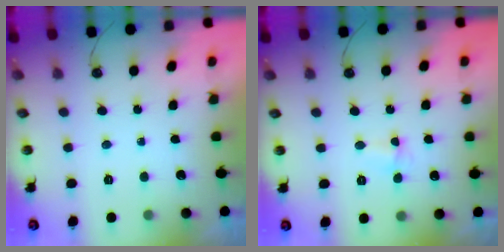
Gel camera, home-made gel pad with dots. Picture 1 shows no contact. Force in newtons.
{"total": 4.5, "press": 3.2, "slide": 3.2}